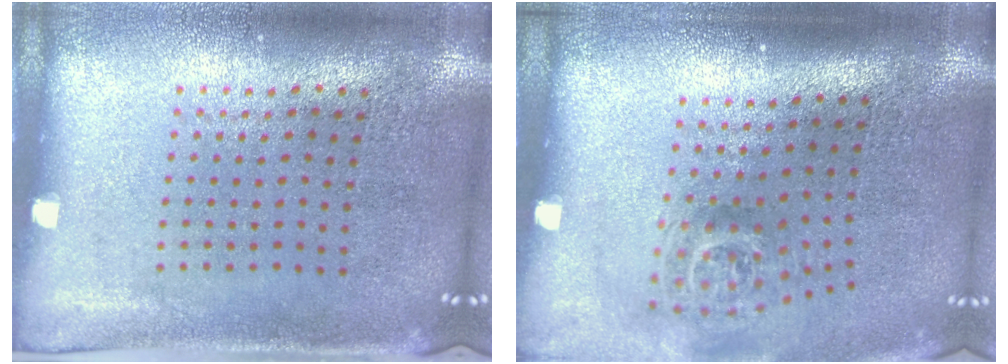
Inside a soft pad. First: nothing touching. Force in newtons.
{"total": 1.8, "press": 1.2, "slide": 1.3}